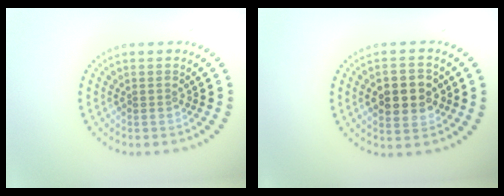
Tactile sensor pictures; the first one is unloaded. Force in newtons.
{"total": 5.0, "press": 5.0, "slide": 0.3}